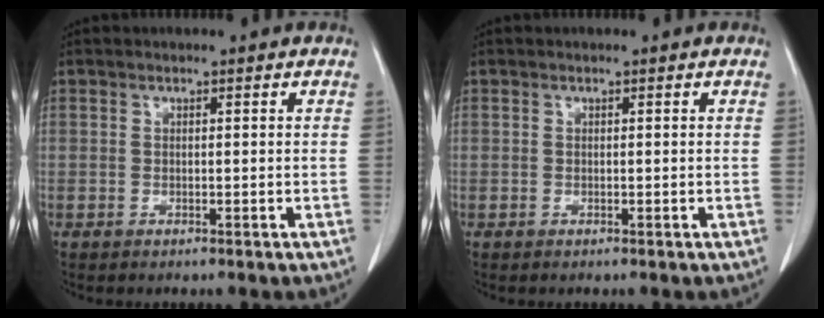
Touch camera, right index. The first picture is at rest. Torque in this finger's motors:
{"motor_torque": [0.00, 0.00, 0.00, 0.00]}